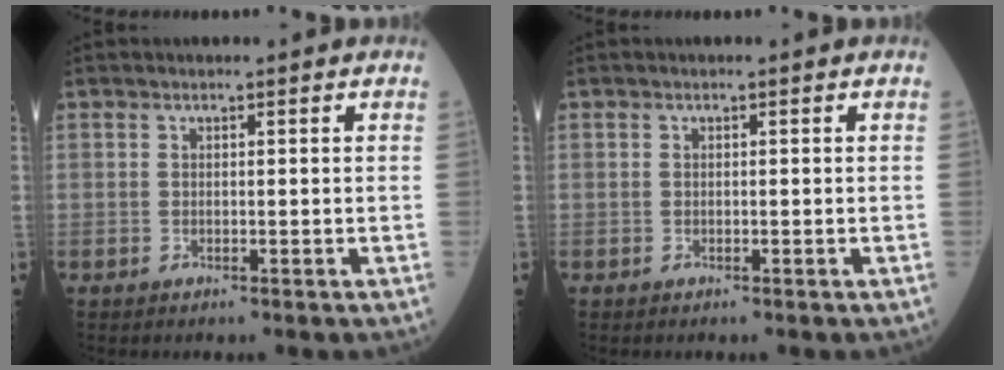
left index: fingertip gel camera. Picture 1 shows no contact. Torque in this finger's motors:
{"motor_torque": [0.06, 0.05, 0.02, 0.01]}